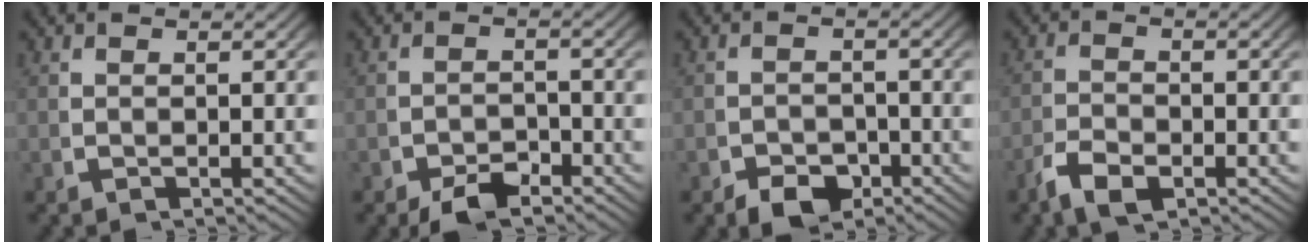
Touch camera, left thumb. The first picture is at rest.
{"total": 3.4, "force": [-2.7, 1.5, 1.5], "torque": [-0.017, -0.015, -0.043]}
{"total": 3.4, "force": [-2.4, 2.0, 1.4], "torque": [-0.014, -0.019, -0.039]}
{"total": 3.1, "force": [-1.9, 1.7, 1.8], "torque": [-0.040, -0.012, -0.034]}